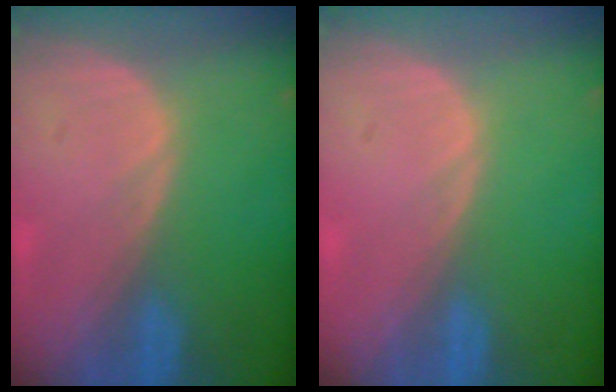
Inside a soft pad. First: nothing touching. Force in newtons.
{"total": 0.0}